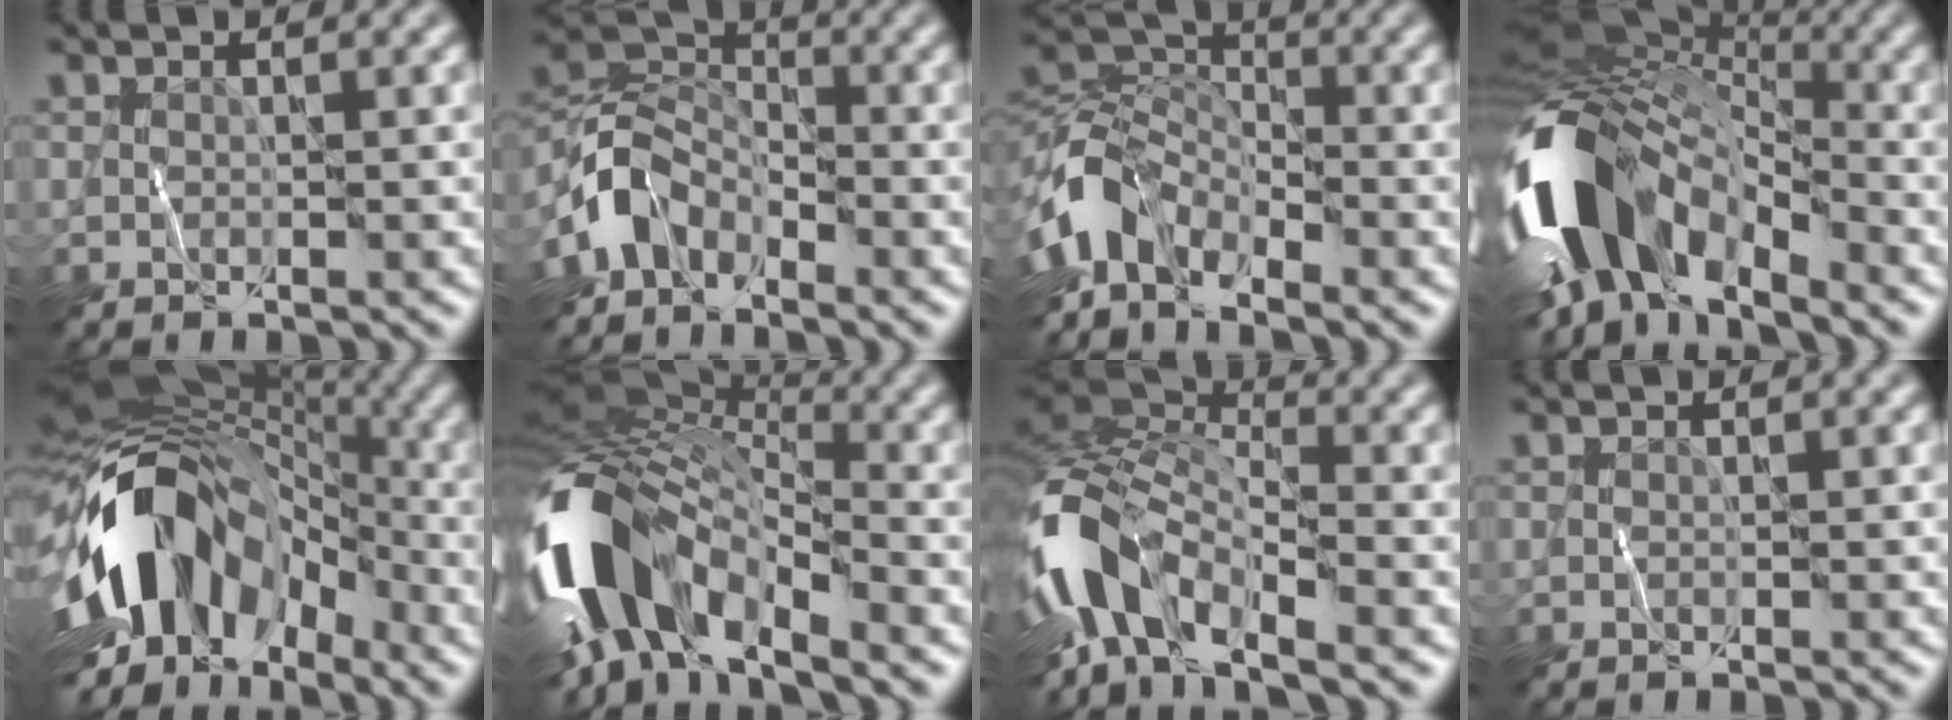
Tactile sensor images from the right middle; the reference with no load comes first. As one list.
[{"total": 4.5, "force": [-3.0, 2.8, 1.9], "torque": [-0.031, 0.006, -0.074]}, {"total": 6.6, "force": [-4.1, 3.5, 3.9], "torque": [-0.076, 0.000, -0.096]}, {"total": 14.1, "force": [-4.7, 8.4, 10.4], "torque": [-0.204, 0.003, -0.104]}, {"total": 14.7, "force": [-2.7, 10.0, 10.4], "torque": [-0.175, 0.008, -0.062]}, {"total": 13.0, "force": [-4.7, 7.0, 9.8], "torque": [-0.197, 0.000, -0.097]}, {"total": 10.7, "force": [-4.9, 4.7, 8.2], "torque": [-0.165, -0.003, -0.106]}, {"total": 0.0}]